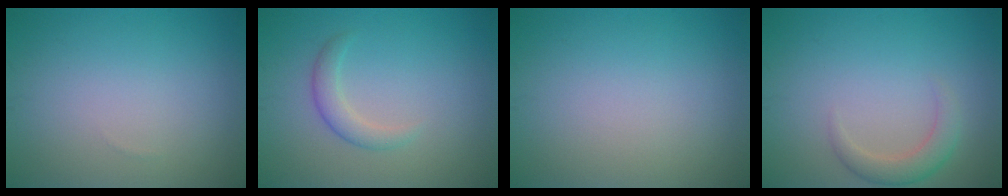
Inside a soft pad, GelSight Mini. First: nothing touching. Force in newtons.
{"total": 2.0, "press": 2.0, "slide": 0.1}
{"total": 0.0}
{"total": 2.4, "press": 2.4, "slide": 0.2}